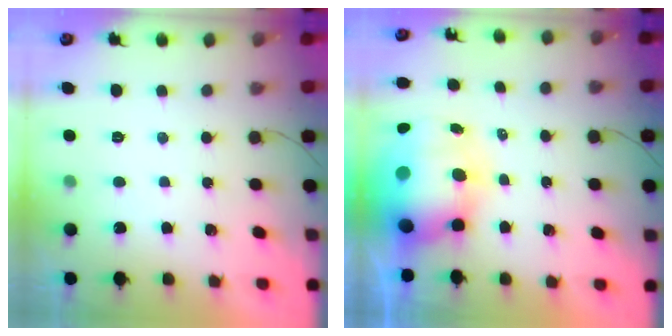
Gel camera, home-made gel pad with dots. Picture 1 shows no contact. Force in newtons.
{"total": 17.8, "press": 17.2, "slide": 4.5}